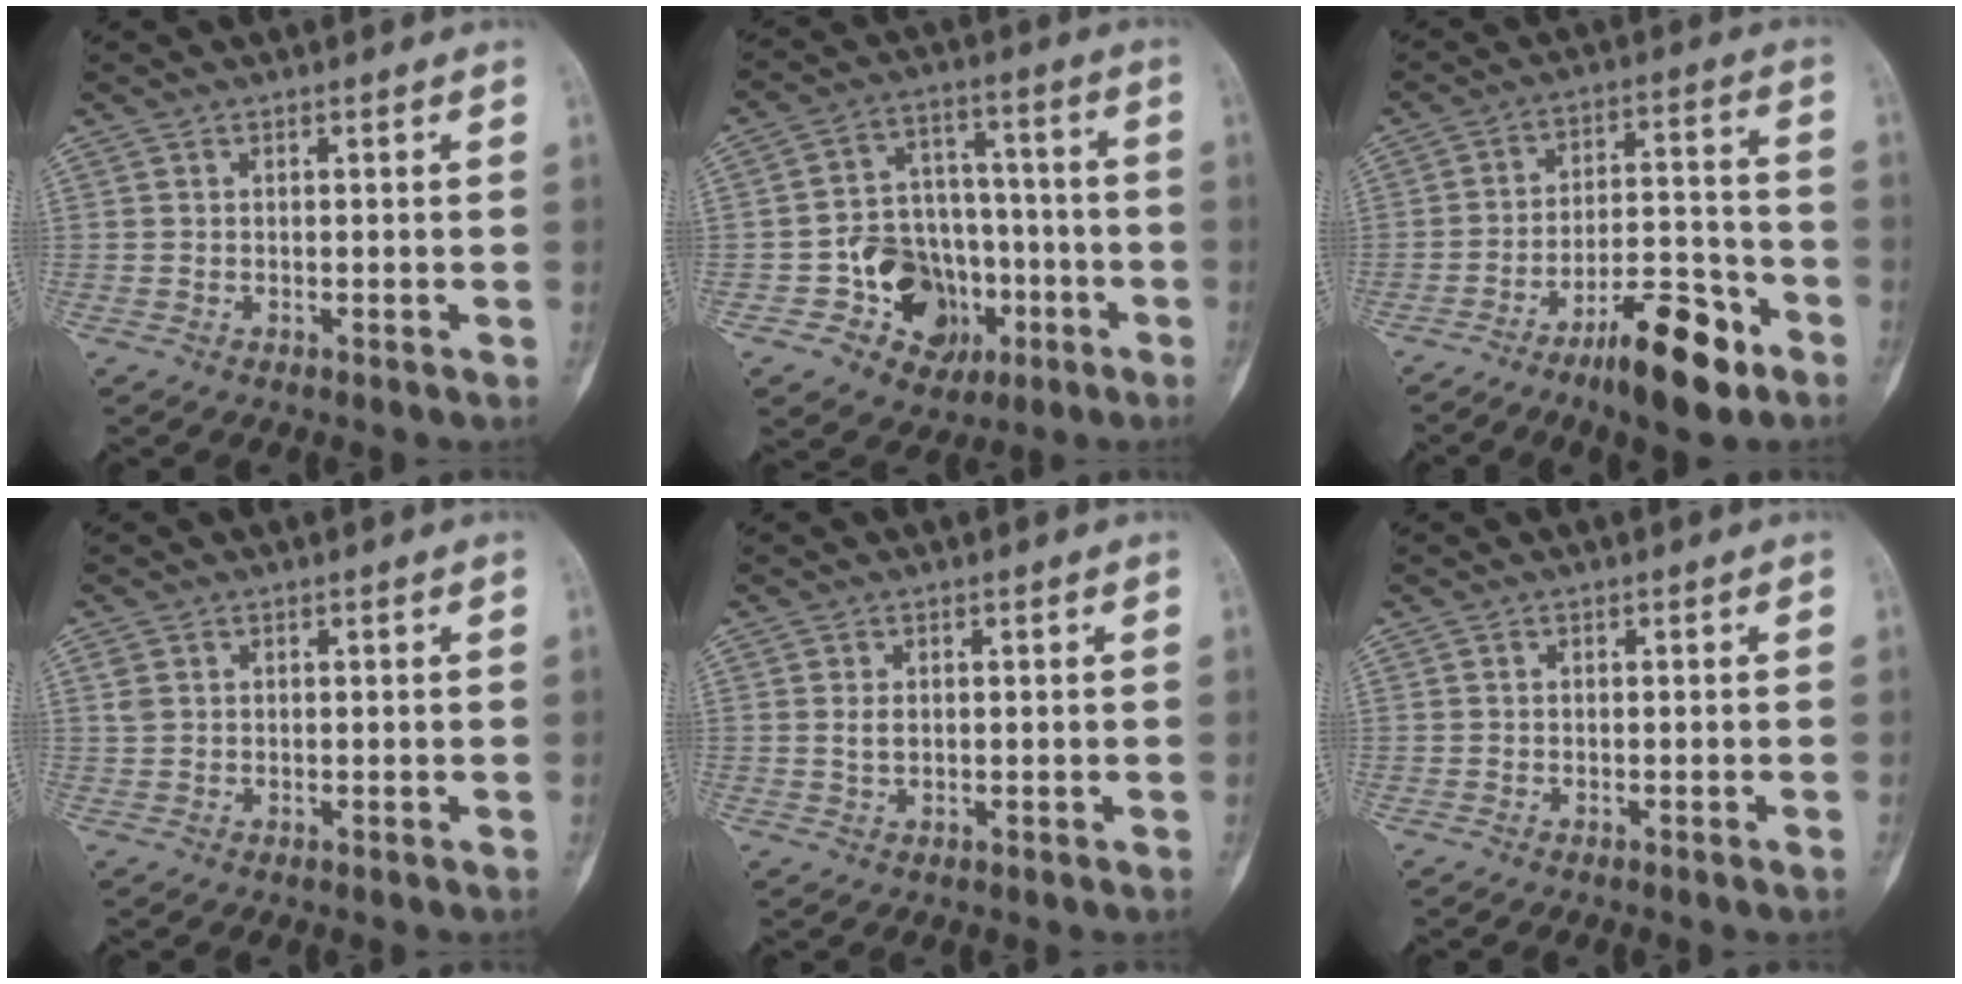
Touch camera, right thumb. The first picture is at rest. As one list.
[{"total": 14.8, "force": [-5.0, 12.1, 6.9], "torque": [-0.052, 0.059, -0.068]}, {"total": 13.8, "force": [-8.5, 4.4, 9.9], "torque": [-0.146, 0.069, -0.134]}, {"total": 1.5, "force": [0.6, 1.2, 0.8], "torque": [-0.015, 0.004, 0.016]}, {"total": 1.8, "force": [0.3, 1.1, 1.4], "torque": [-0.024, -0.003, 0.009]}, {"total": 0.6, "force": [-0.3, -0.1, 0.4], "torque": [-0.009, 0.000, -0.005]}]